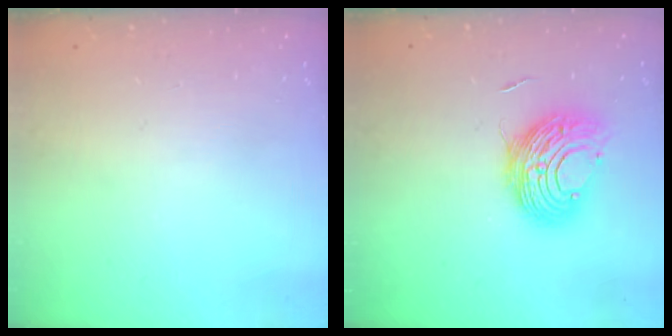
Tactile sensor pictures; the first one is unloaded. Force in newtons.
{"total": 10.6, "press": 10.5, "slide": 1.0}